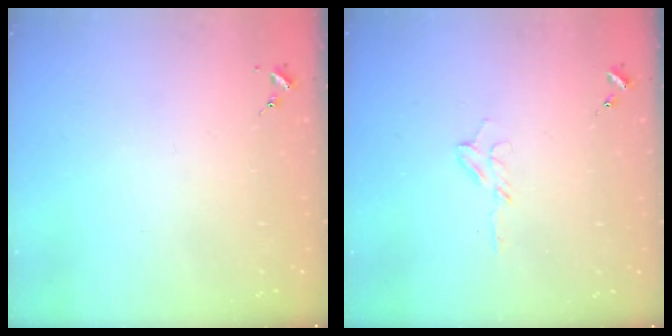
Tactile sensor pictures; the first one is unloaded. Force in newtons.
{"total": 4.9, "press": 4.8, "slide": 0.6}